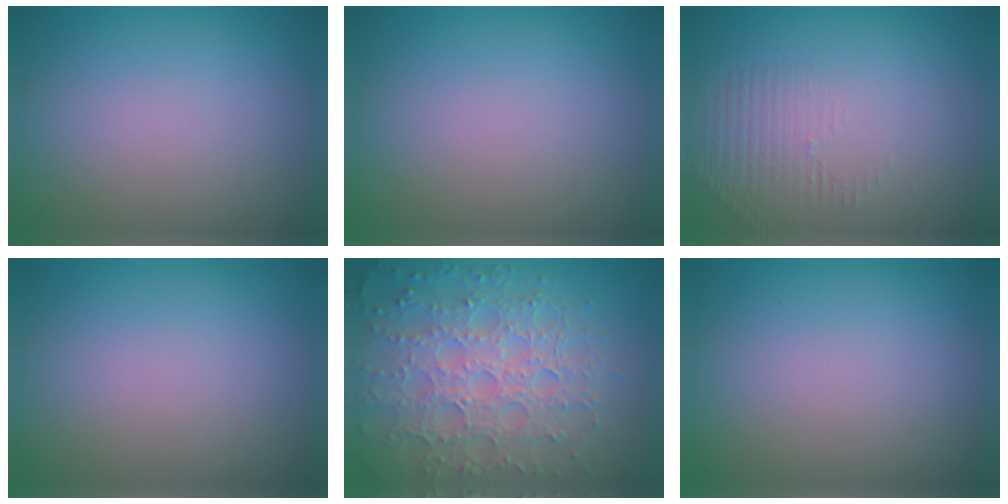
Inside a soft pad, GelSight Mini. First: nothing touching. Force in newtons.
{"total": 0.0}
{"total": 1.4, "press": 0.3, "slide": 1.4}
{"total": 0.0}
{"total": 8.0, "press": 5.7, "slide": 5.6}
{"total": 0.0}